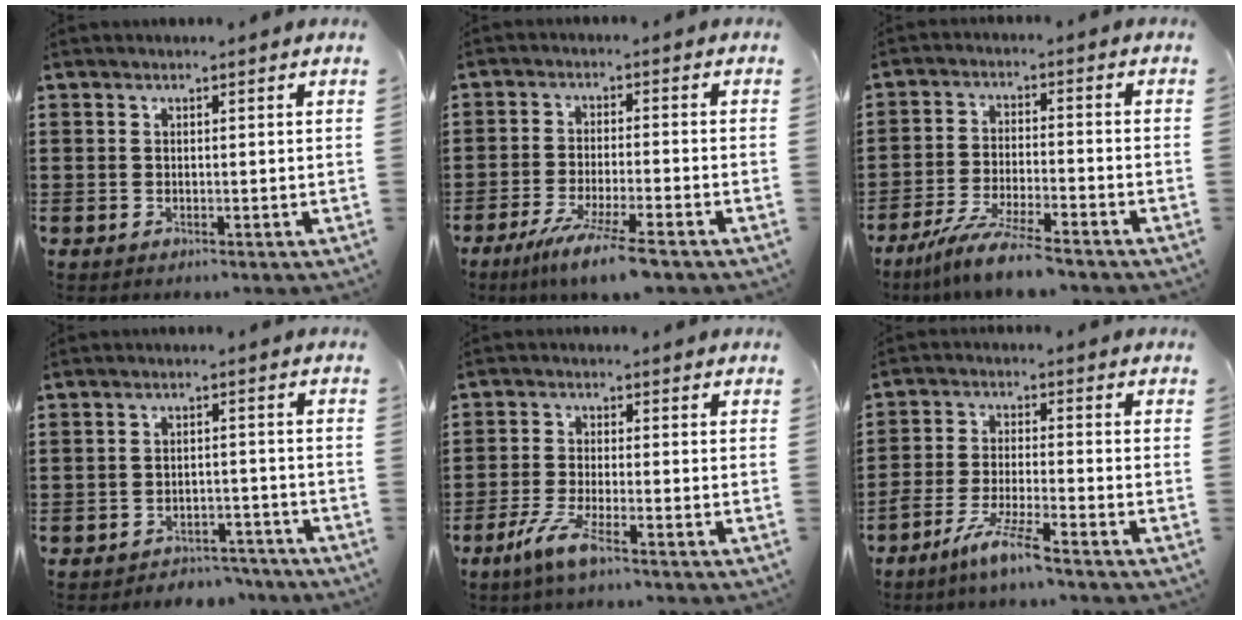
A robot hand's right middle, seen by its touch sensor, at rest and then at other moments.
{"total": 6.7, "force": [-5.2, 0.0, 4.2], "torque": [-0.085, -0.018, -0.095]}
{"total": 7.0, "force": [-6.1, -0.1, 3.4], "torque": [-0.076, -0.013, -0.118]}
{"total": 3.4, "force": [-3.4, 0.6, -0.2], "torque": [-0.003, 0.003, -0.073]}
{"total": 5.1, "force": [-3.2, 0.6, 3.9], "torque": [-0.090, -0.011, -0.062]}
{"total": 6.4, "force": [-5.2, -0.2, 3.6], "torque": [-0.083, -0.018, -0.102]}